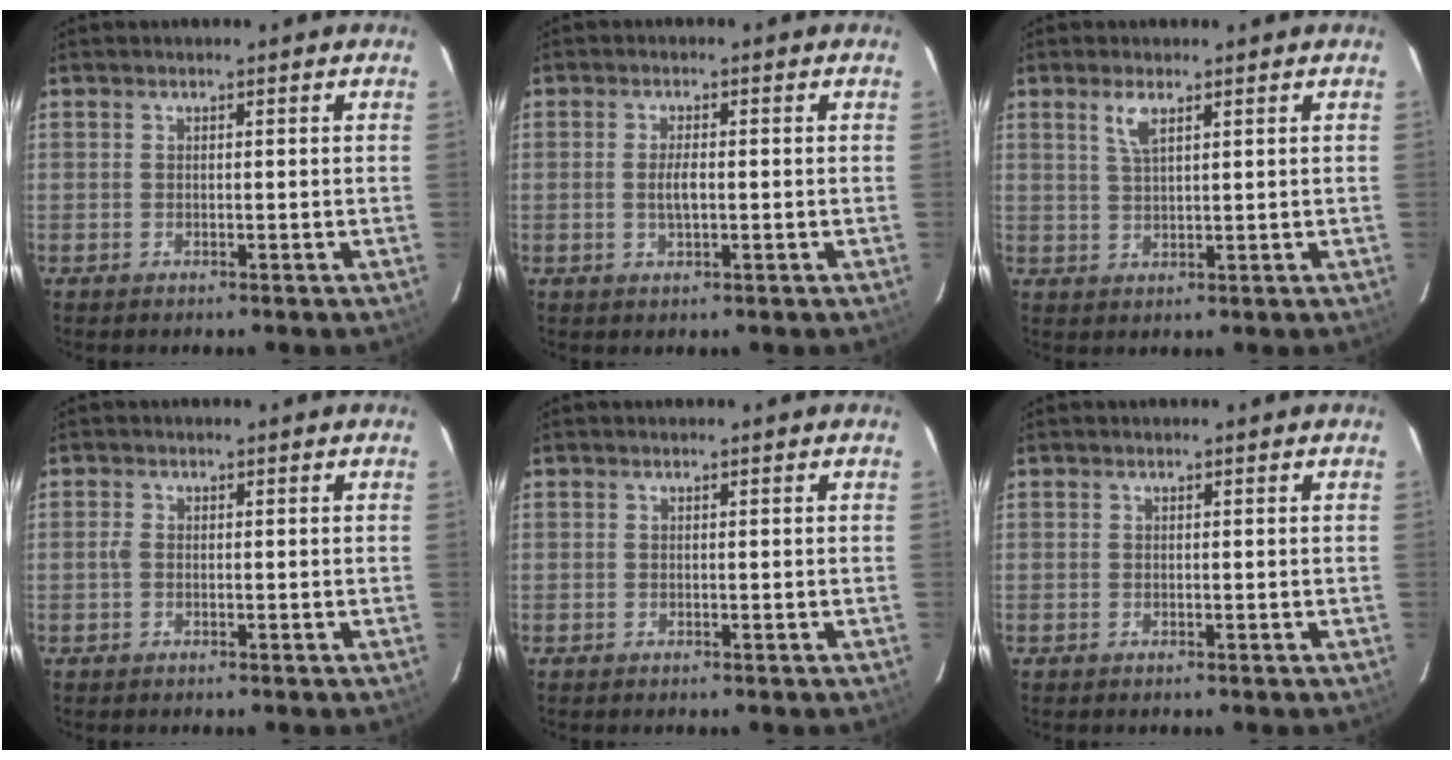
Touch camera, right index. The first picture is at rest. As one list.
[{"total": 3.0, "force": [-0.3, 0.9, 2.8], "torque": [-0.053, -0.001, -0.004]}, {"total": 3.4, "force": [1.9, 1.1, 2.6], "torque": [-0.051, 0.000, 0.040]}, {"total": 1.2, "force": [-0.2, 0.8, 0.9], "torque": [-0.020, 0.003, -0.006]}, {"total": 0.0}, {"total": 0.0}]